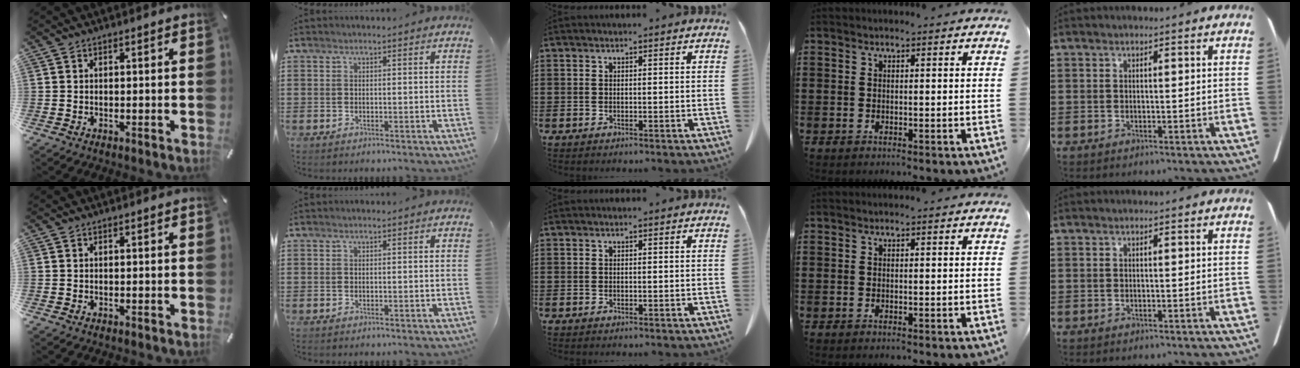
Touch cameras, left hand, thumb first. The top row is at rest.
{}